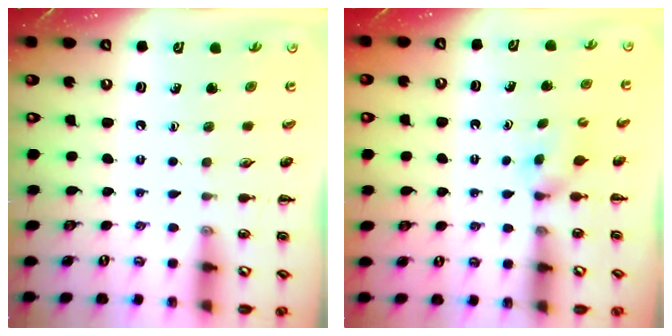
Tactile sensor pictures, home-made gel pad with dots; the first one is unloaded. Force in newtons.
{"total": 1.8, "press": 1.5, "slide": 1.0}